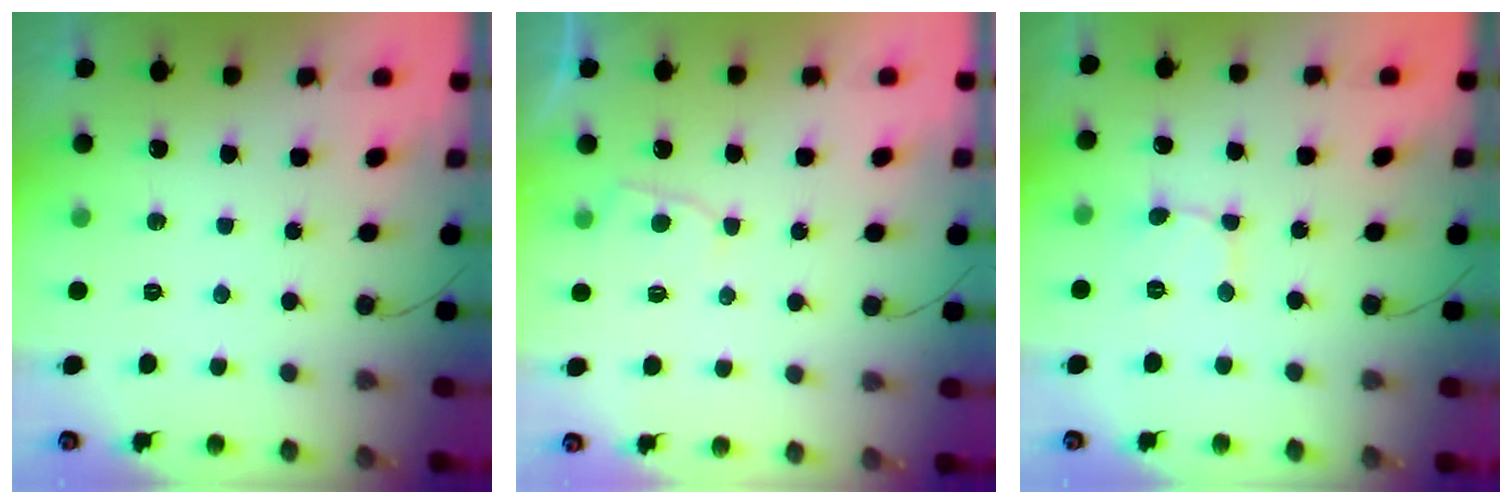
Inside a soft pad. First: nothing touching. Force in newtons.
{"total": 3.4, "press": 3.4, "slide": 0.4}
{"total": 2.4, "press": 2.4, "slide": 0.2}